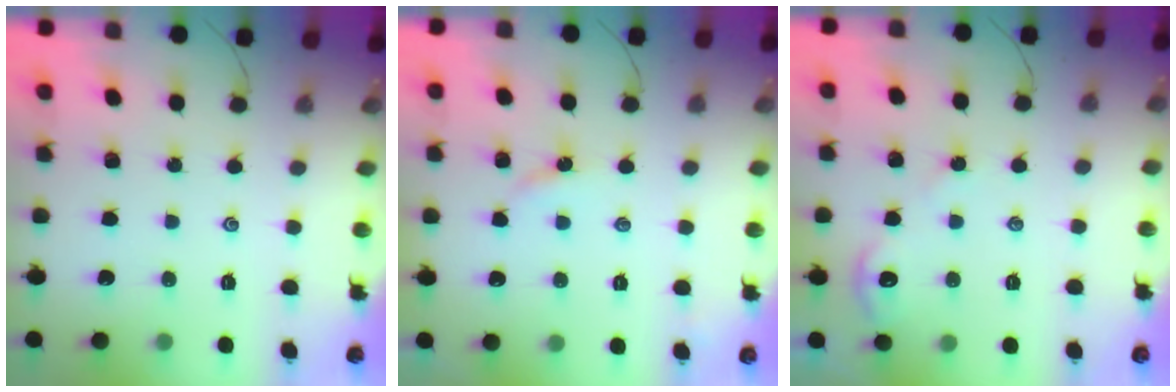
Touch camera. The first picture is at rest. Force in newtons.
{"total": 3.0, "press": 2.9, "slide": 0.5}
{"total": 3.1, "press": 3.0, "slide": 0.4}